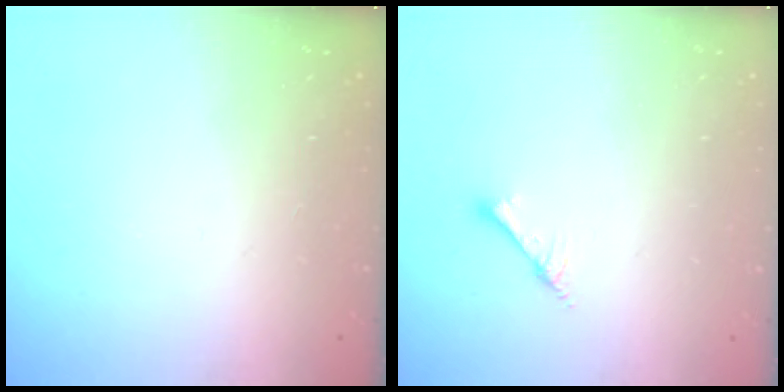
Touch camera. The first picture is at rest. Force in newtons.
{"total": 2.2, "press": 2.2, "slide": 0.3}